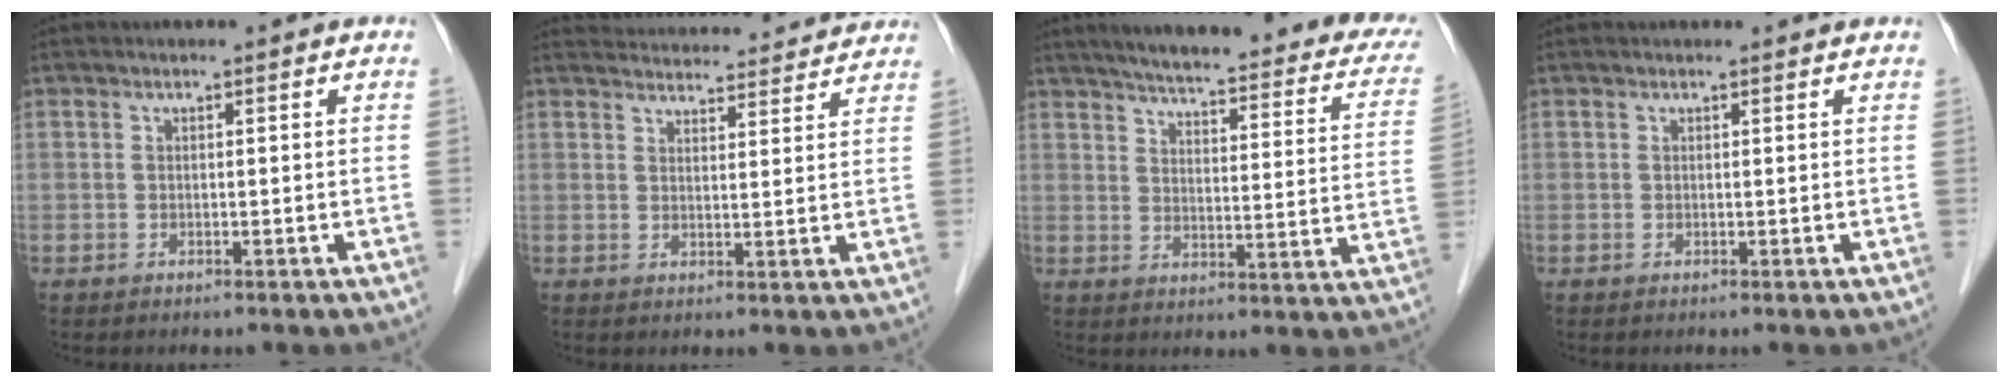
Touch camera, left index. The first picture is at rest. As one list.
[{"total": 15.2, "force": [14.7, 2.5, 2.8], "torque": [-0.027, 0.025, 0.180]}, {"total": 27.5, "force": [23.1, 5.2, 14.0], "torque": [-0.187, -0.023, 0.266]}, {"total": 1.7, "force": [1.6, 0.4, 0.3], "torque": [-0.014, 0.013, 0.015]}]